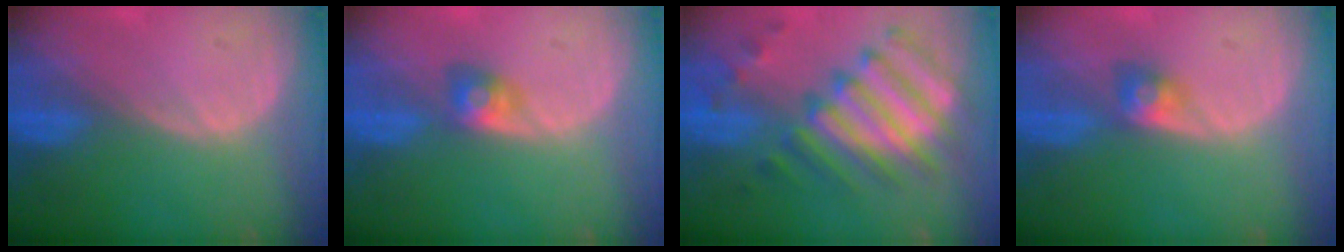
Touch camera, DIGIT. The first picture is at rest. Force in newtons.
{"total": 2.9, "press": 2.7, "slide": 1.2}
{"total": 10.7, "press": 10.2, "slide": 3.2}
{"total": 3.0, "press": 2.6, "slide": 1.5}